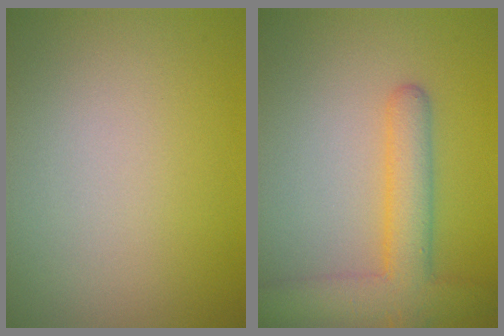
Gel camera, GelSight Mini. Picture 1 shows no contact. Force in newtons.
{"total": 5.3, "press": 5.3, "slide": 0.2}